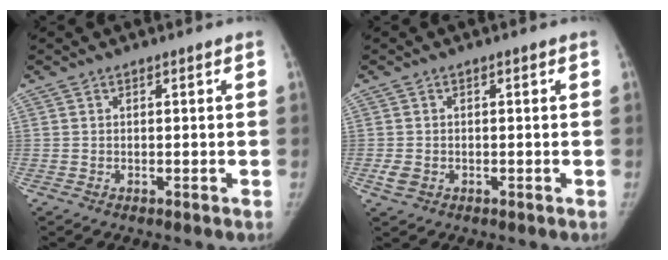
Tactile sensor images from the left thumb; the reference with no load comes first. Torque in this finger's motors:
{"motor_torque": [-0.32, -0.18, 0.28, -0.46, 0.10]}